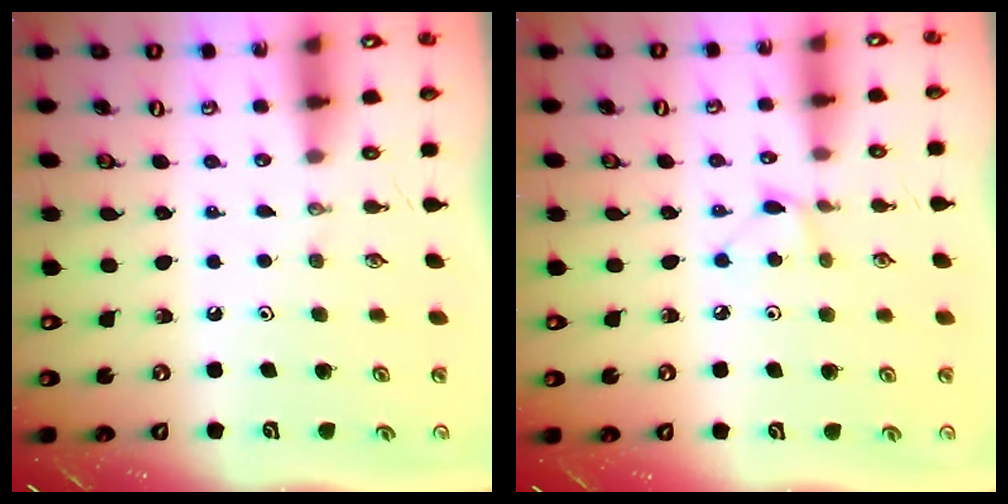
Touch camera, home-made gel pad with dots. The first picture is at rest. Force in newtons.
{"total": 4.3, "press": 4.2, "slide": 0.7}